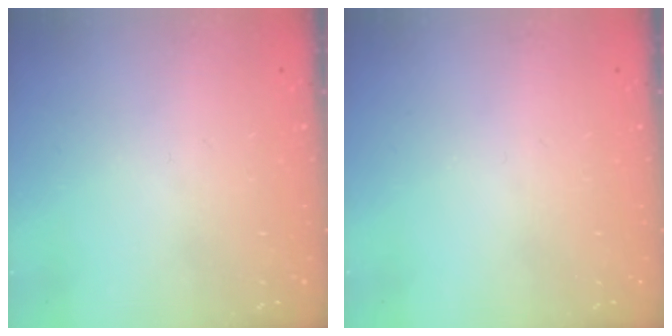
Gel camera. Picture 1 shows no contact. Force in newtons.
{"total": 0.0}